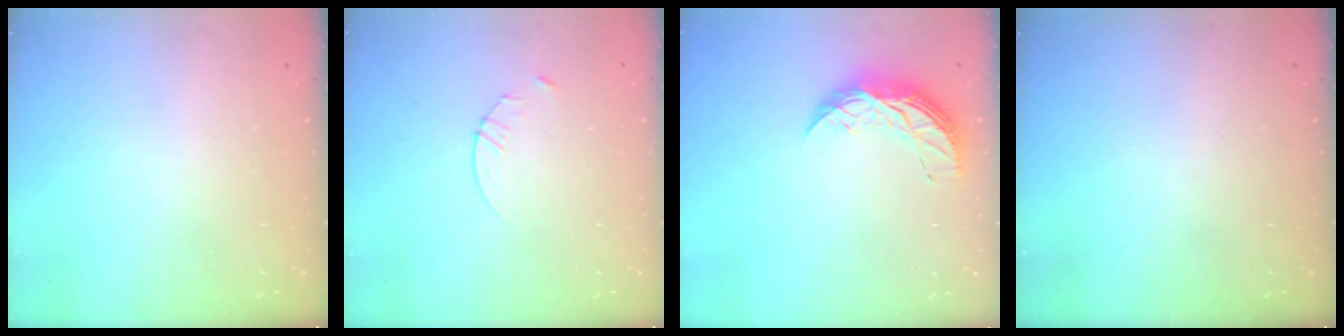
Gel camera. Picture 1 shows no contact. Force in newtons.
{"total": 2.9, "press": 2.9, "slide": 0.4}
{"total": 8.4, "press": 8.4, "slide": 0.4}
{"total": 0.0}